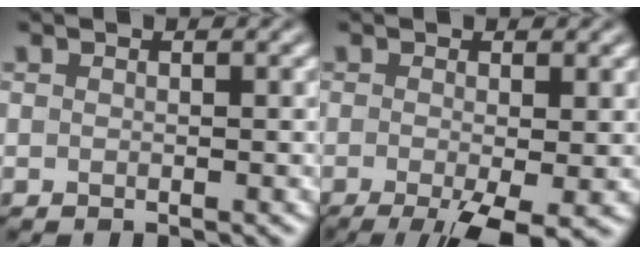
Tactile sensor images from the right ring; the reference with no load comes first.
{"total": 6.5, "force": [-3.0, 1.8, 5.5], "torque": [-0.098, -0.010, -0.047]}